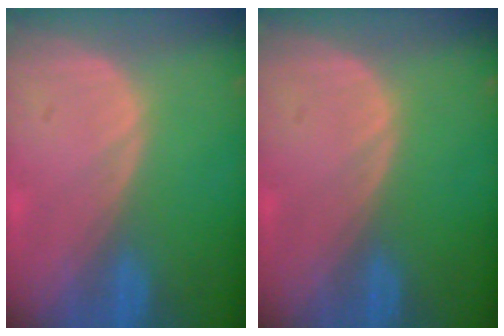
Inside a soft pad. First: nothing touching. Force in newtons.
{"total": 0.0}